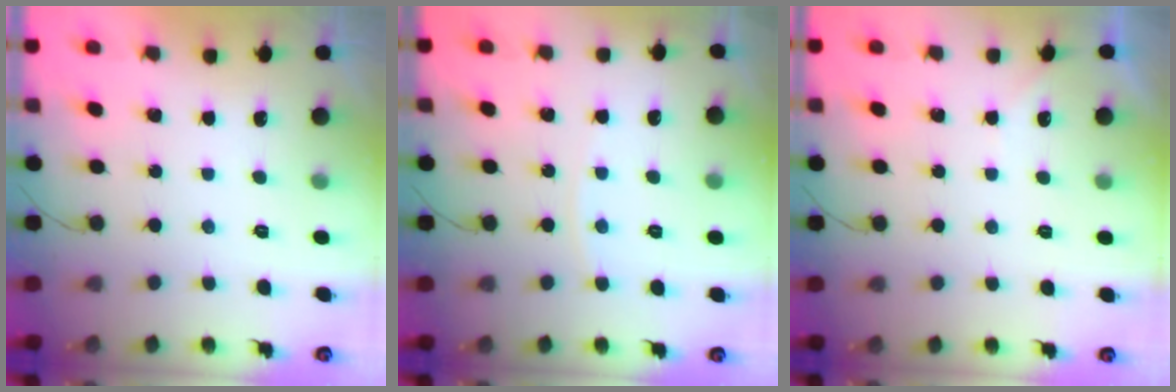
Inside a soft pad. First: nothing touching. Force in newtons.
{"total": 4.4, "press": 4.3, "slide": 0.7}
{"total": 2.2, "press": 2.2, "slide": 0.3}